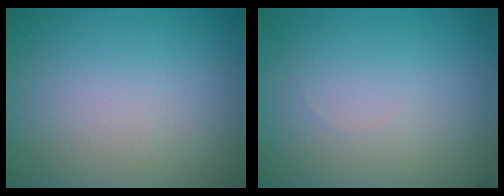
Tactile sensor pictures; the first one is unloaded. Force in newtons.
{"total": 0.0}